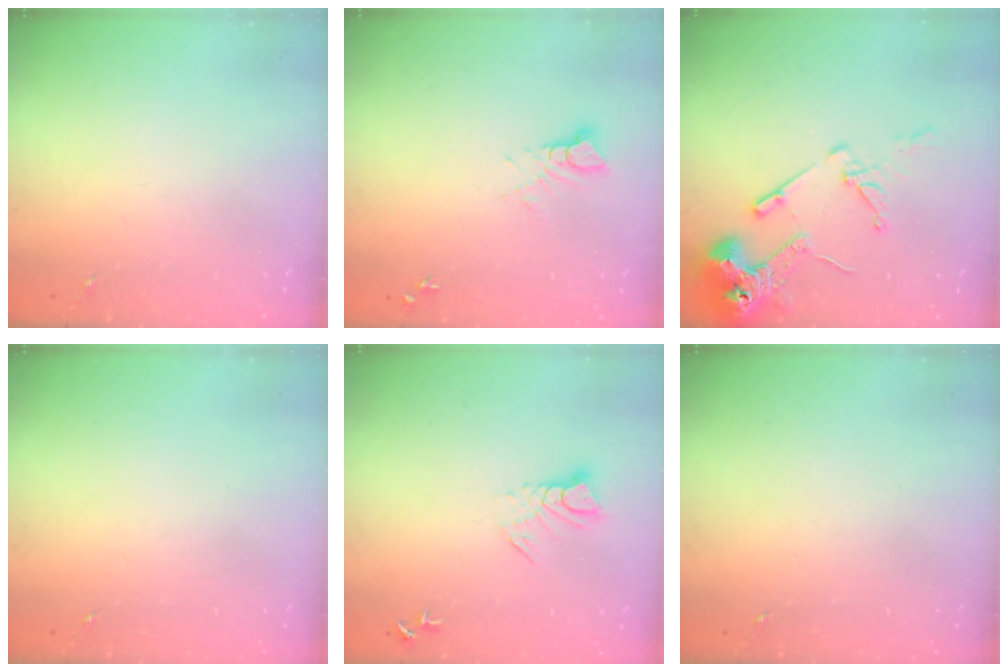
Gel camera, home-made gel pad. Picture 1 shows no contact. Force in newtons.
{"total": 4.1, "press": 4.1, "slide": 0.2}
{"total": 14.1, "press": 13.9, "slide": 2.0}
{"total": 0.0}
{"total": 6.6, "press": 6.6, "slide": 0.7}
{"total": 0.0}